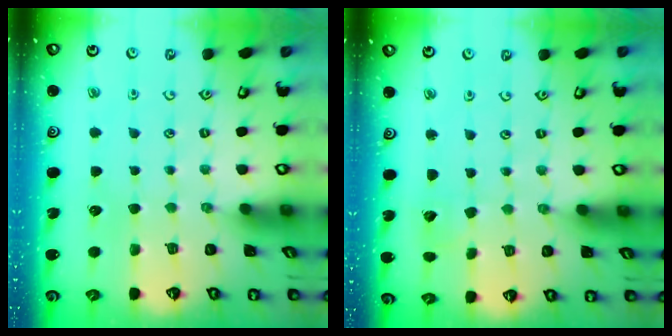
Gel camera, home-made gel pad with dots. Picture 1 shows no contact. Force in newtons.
{"total": 3.8, "press": 3.7, "slide": 0.4}